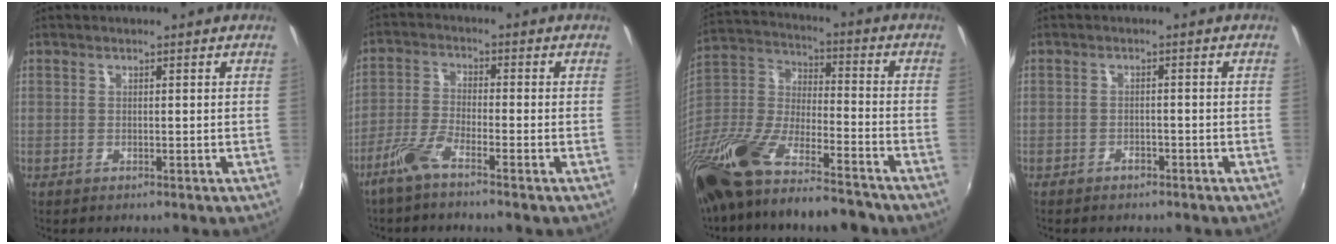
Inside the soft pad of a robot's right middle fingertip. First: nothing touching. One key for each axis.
{"total": 5.4, "fx": -4.0, "fy": 0.4, "fz": 3.6, "tx": -0.087, "ty": -0.001, "tz": -0.084}
{"total": 25.2, "fx": -17.8, "fy": 8.2, "fz": 15.8, "tx": -0.337, "ty": -0.040, "tz": -0.317}
{"total": 2.0, "fx": -1.7, "fy": 0.9, "fz": 0.5, "tx": -0.015, "ty": -0.002, "tz": -0.025}